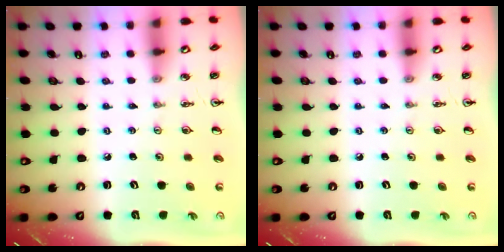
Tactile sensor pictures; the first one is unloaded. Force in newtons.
{"total": 0.0}